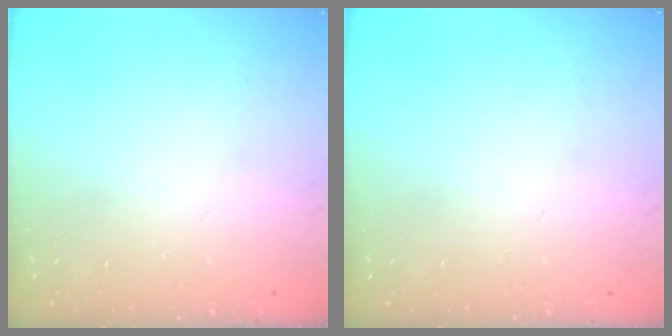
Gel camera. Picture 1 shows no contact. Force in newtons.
{"total": 0.0}